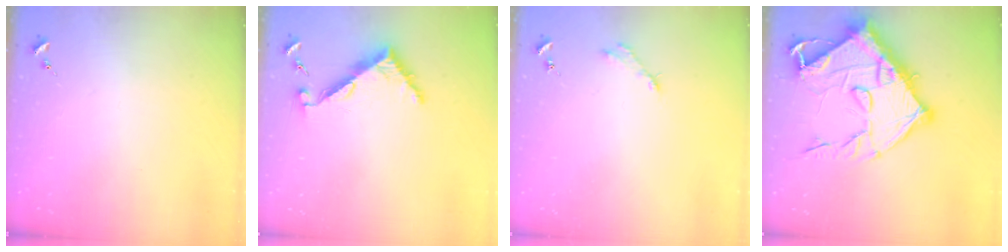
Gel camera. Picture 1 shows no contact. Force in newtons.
{"total": 6.7, "press": 6.6, "slide": 0.6}
{"total": 2.8, "press": 2.8, "slide": 0.4}
{"total": 22.3, "press": 22.2, "slide": 1.4}